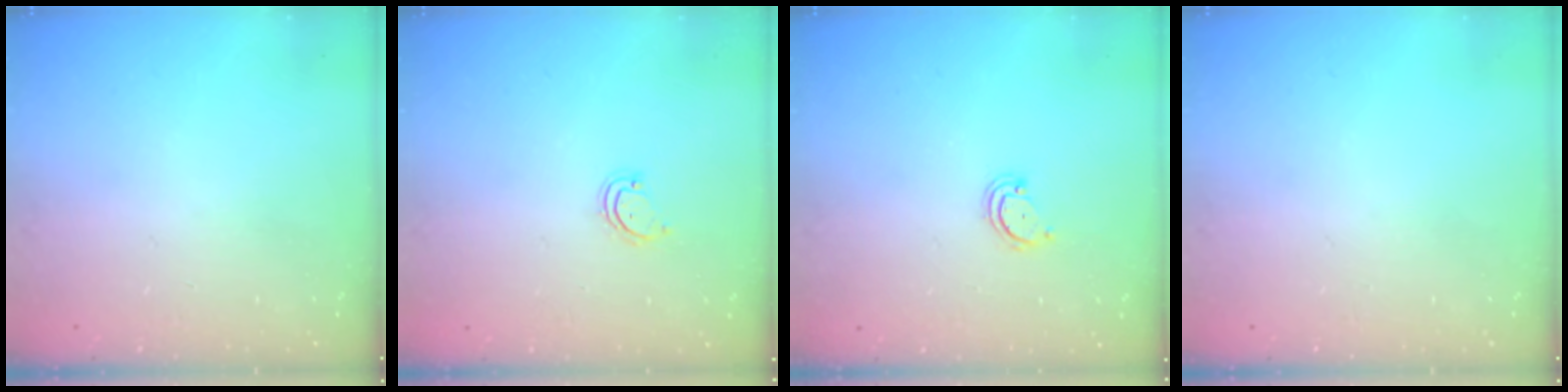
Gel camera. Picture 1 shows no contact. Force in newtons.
{"total": 2.8, "press": 2.8, "slide": 0.3}
{"total": 2.6, "press": 2.6, "slide": 0.3}
{"total": 0.0}